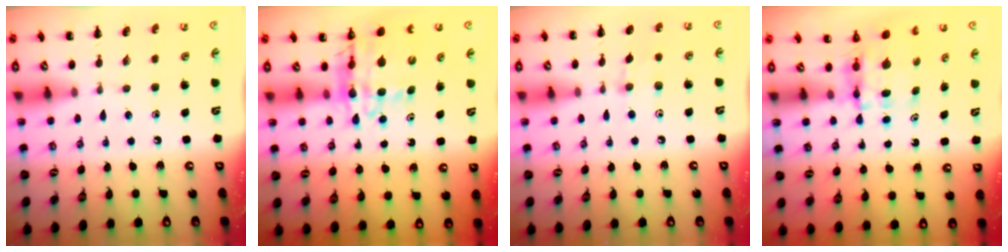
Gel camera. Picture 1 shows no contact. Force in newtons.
{"total": 12.2, "press": 11.5, "slide": 3.9}
{"total": 5.5, "press": 5.3, "slide": 1.6}
{"total": 3.9, "press": 3.9, "slide": 0.3}